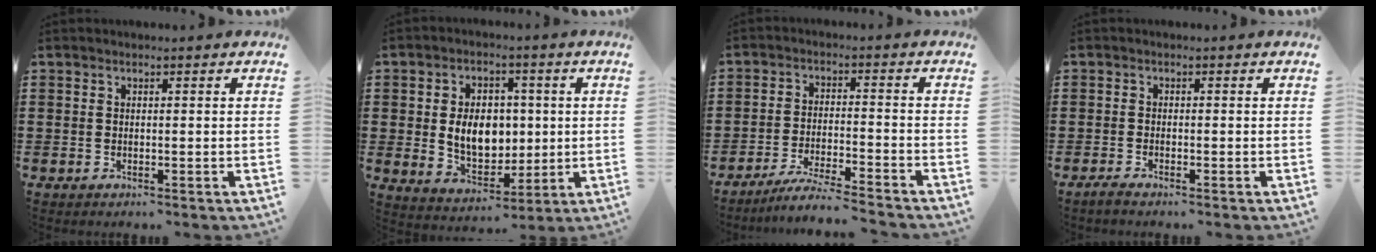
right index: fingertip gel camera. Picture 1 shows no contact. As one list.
[{"total": 8.0, "force": [0.4, 5.6, 5.7], "torque": [-0.101, 0.006, 0.003]}, {"total": 4.9, "force": [-4.7, -0.4, 1.5], "torque": [-0.033, -0.009, -0.093]}, {"total": 0.9, "force": [-0.8, -0.1, 0.5], "torque": [-0.010, -0.008, -0.013]}]